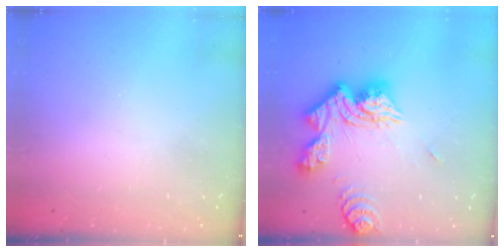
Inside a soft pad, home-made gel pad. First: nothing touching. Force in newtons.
{"total": 18.5, "press": 18.4, "slide": 1.6}